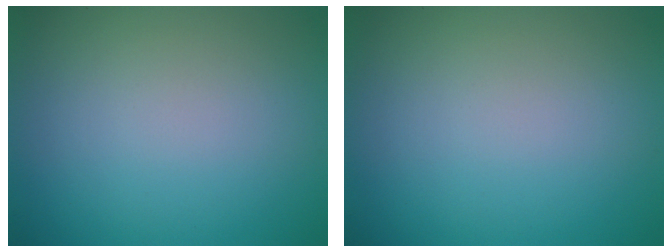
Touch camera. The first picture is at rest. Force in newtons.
{"total": 0.0}